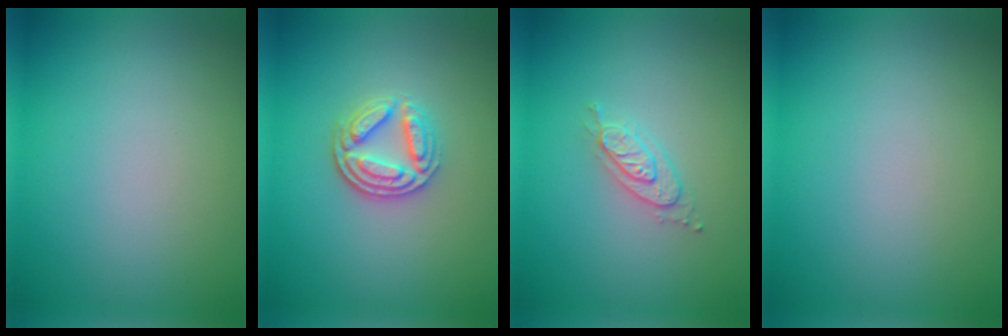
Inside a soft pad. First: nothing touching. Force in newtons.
{"total": 3.6, "press": 3.1, "slide": 1.8}
{"total": 2.2, "press": 2.2, "slide": 0.3}
{"total": 0.0}